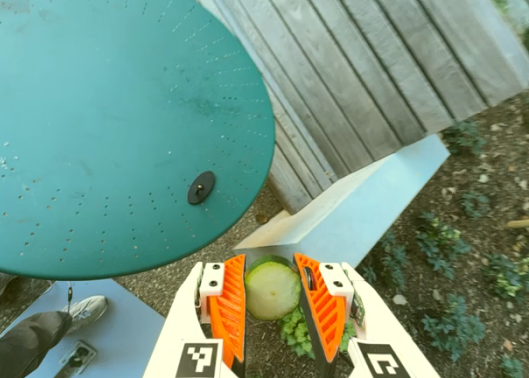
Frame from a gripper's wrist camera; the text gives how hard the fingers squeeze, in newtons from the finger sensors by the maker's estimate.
{"total": 14.4, "left": 14.7, "right": 14.2}